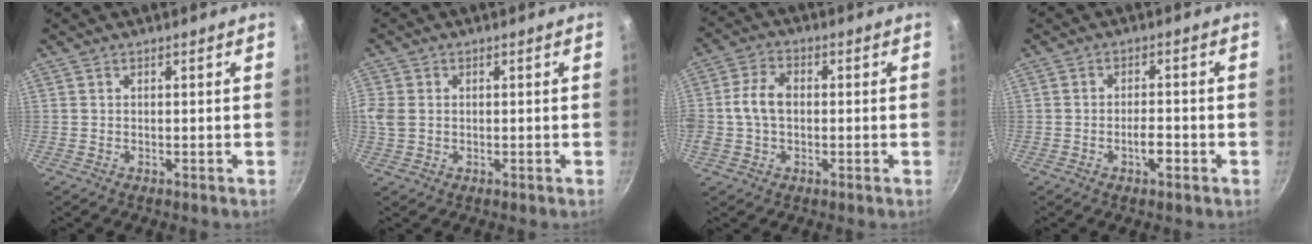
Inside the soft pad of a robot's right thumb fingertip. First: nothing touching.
{"total": 4.4, "force": [0.3, 3.6, 2.7], "torque": [-0.057, 0.003, 0.005]}
{"total": 7.1, "force": [-0.1, 4.8, 5.2], "torque": [-0.098, 0.020, -0.012]}
{"total": 3.7, "force": [-1.7, 1.5, 3.0], "torque": [-0.042, 0.015, -0.027]}